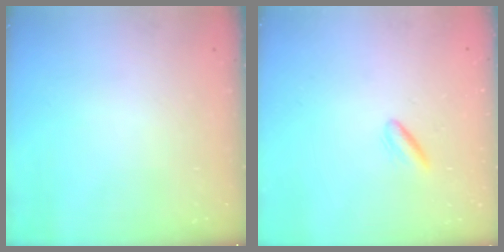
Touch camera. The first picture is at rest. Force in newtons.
{"total": 2.1, "press": 1.9, "slide": 0.9}